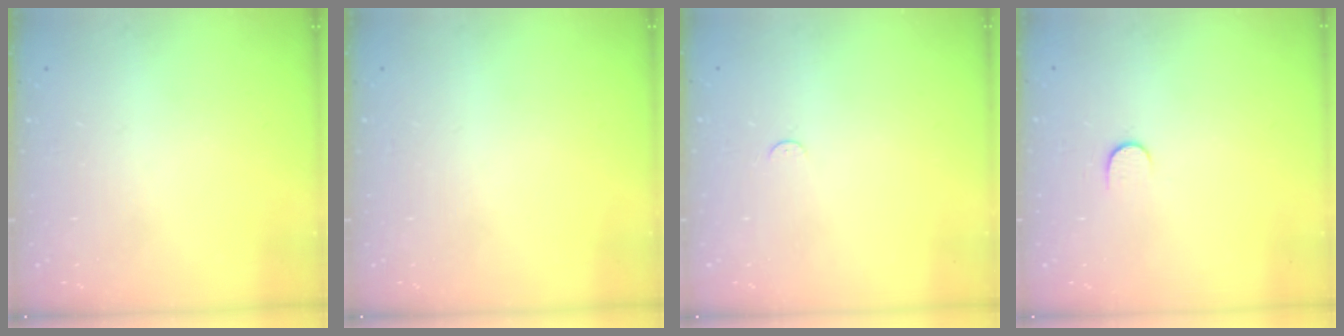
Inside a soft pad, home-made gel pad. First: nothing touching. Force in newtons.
{"total": 0.0}
{"total": 2.5, "press": 2.5, "slide": 0.3}
{"total": 4.9, "press": 4.8, "slide": 0.6}